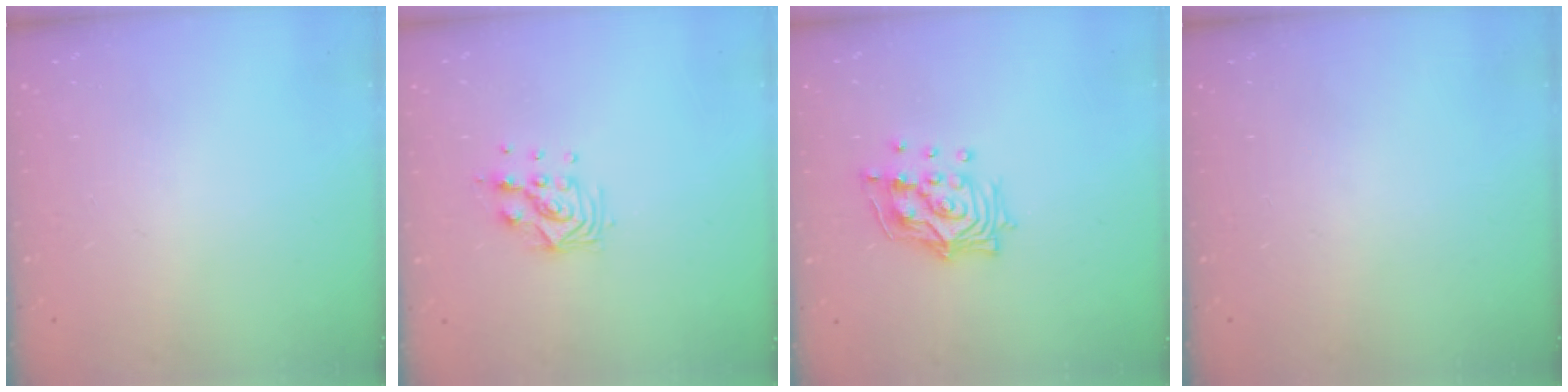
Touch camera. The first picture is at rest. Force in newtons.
{"total": 8.8, "press": 8.7, "slide": 0.9}
{"total": 12.9, "press": 12.7, "slide": 2.2}
{"total": 0.0}